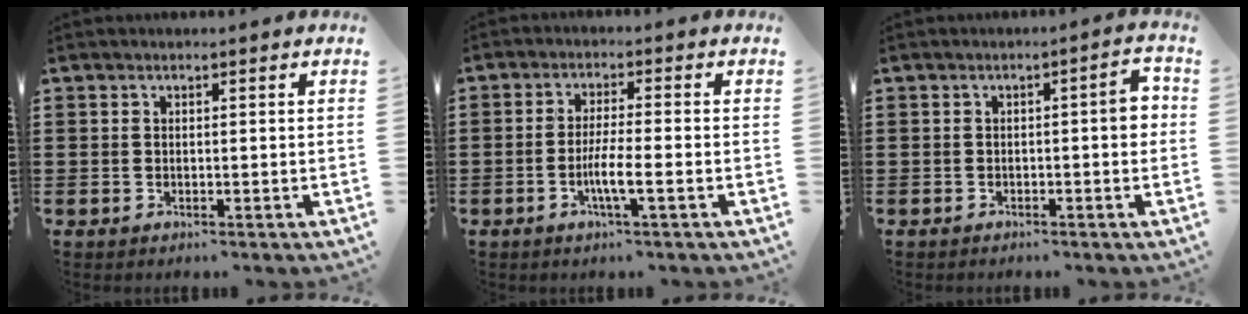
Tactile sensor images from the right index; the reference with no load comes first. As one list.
[{"total": 4.7, "force": [-1.8, 0.2, 4.4], "torque": [-0.090, -0.011, -0.036]}, {"total": 3.2, "force": [-0.3, 0.5, 3.1], "torque": [-0.046, 0.000, -0.008]}]